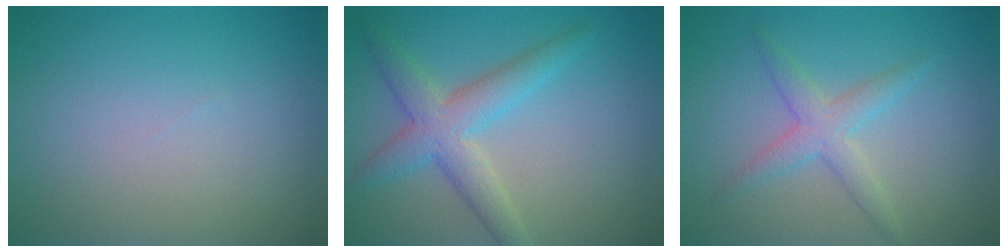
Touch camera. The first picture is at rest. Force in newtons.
{"total": 4.4, "press": 4.4, "slide": 0.1}
{"total": 2.6, "press": 2.6, "slide": 0.1}